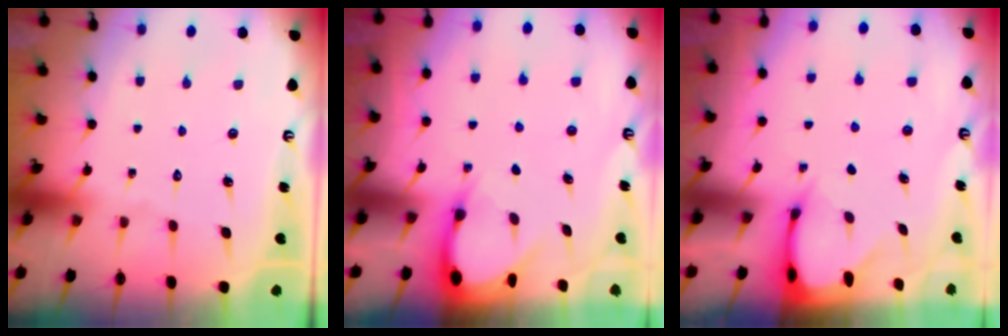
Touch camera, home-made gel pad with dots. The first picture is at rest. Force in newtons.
{"total": 2.9, "press": 2.9, "slide": 0.3}
{"total": 2.4, "press": 2.3, "slide": 0.3}